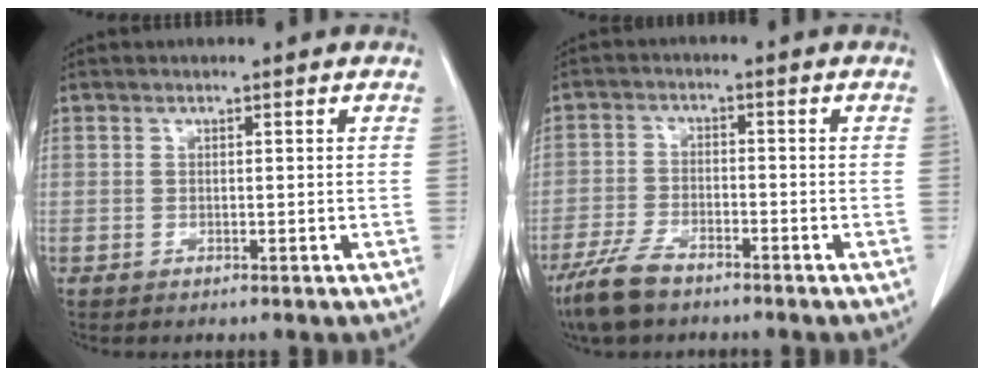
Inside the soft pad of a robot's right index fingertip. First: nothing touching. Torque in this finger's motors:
{"motor_torque": [0.26, -0.32, -0.06, -0.07]}